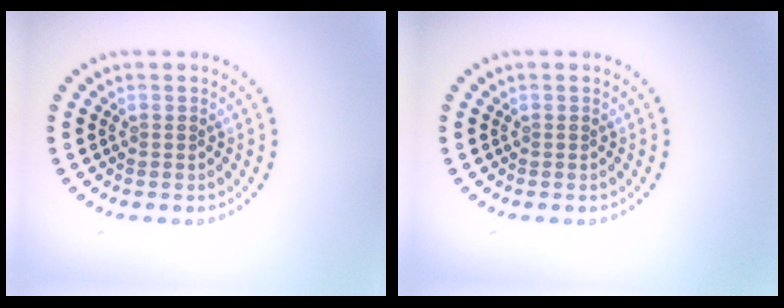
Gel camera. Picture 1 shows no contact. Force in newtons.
{"total": 0.0}